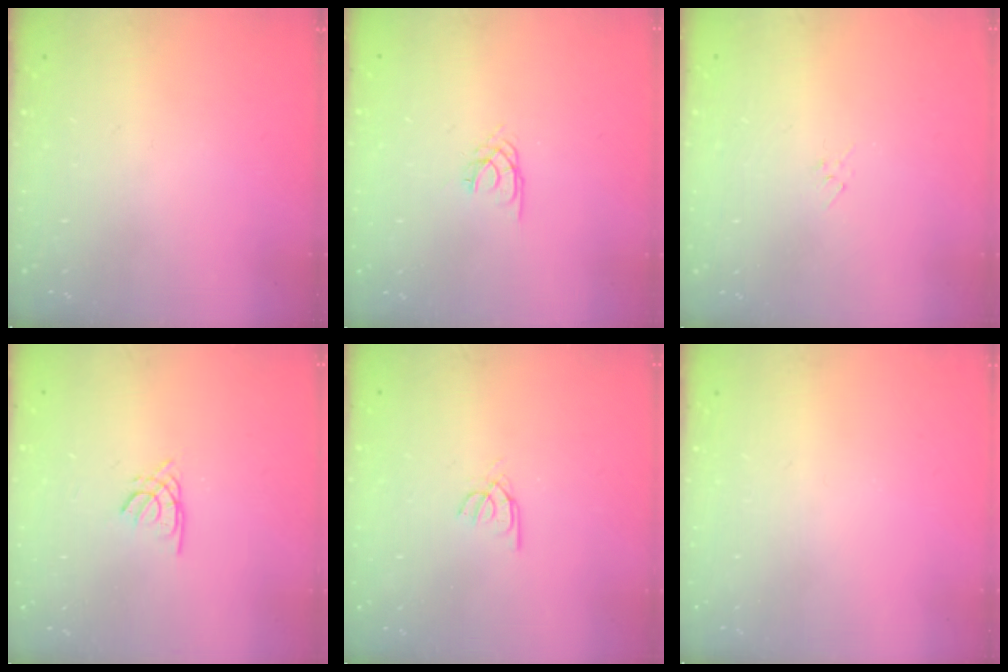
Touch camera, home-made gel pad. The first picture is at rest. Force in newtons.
{"total": 1.7, "press": 1.7, "slide": 0.1}
{"total": 2.9, "press": 2.9, "slide": 0.6}
{"total": 1.6, "press": 1.6, "slide": 0.2}
{"total": 2.6, "press": 2.6, "slide": 0.2}
{"total": 0.0}